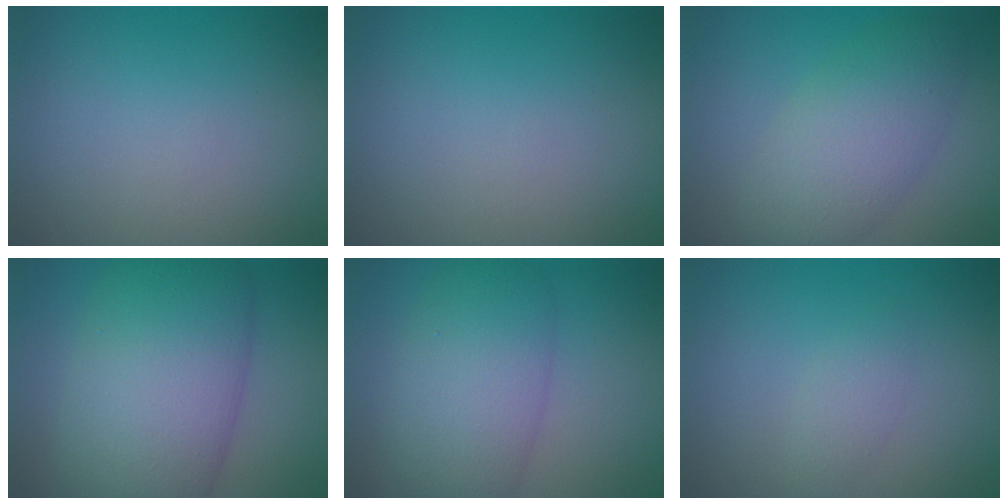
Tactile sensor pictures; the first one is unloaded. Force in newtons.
{"total": 0.0}
{"total": 5.6, "press": 5.5, "slide": 0.2}
{"total": 11.6, "press": 11.6, "slide": 0.8}
{"total": 6.8, "press": 6.8, "slide": 0.2}
{"total": 1.3, "press": 1.3, "slide": 0.0}